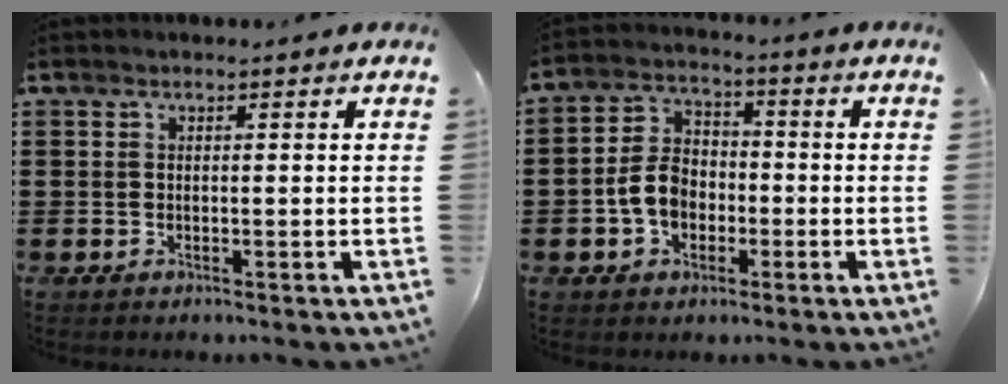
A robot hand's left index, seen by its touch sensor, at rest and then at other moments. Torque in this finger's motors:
{"motor_torque": [1.37, 0.77, 0.64, 0.15]}